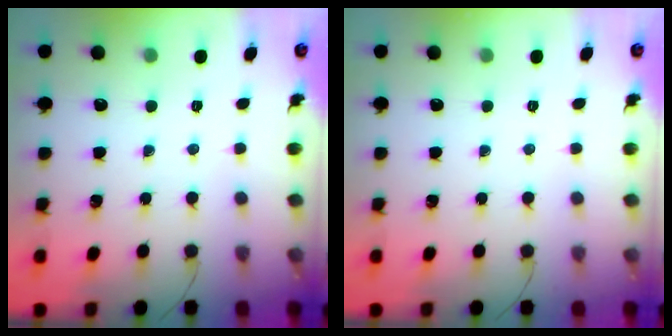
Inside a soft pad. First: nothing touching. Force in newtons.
{"total": 0.0}